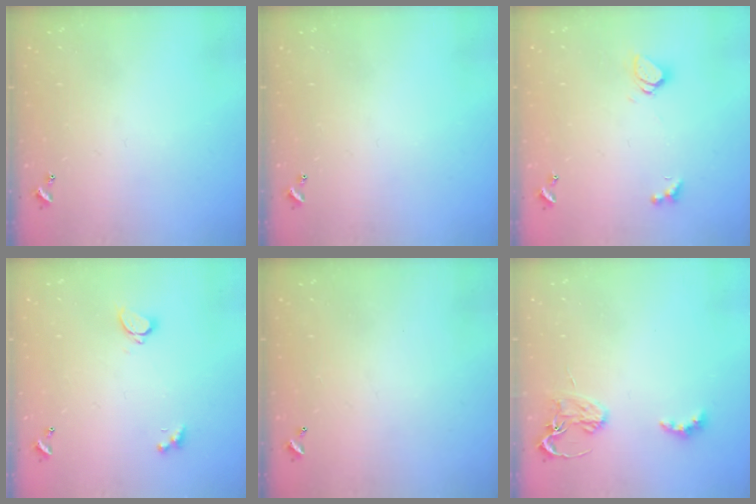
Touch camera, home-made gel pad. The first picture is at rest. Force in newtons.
{"total": 0.0}
{"total": 1.6, "press": 1.5, "slide": 0.4}
{"total": 2.2, "press": 2.0, "slide": 0.9}
{"total": 2.9, "press": 2.9, "slide": 0.1}
{"total": 2.9, "press": 2.8, "slide": 0.6}